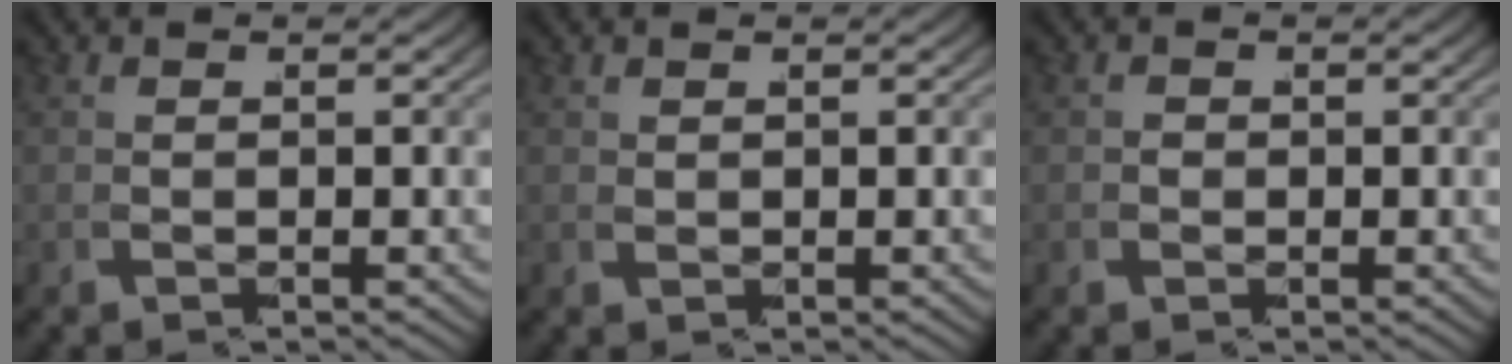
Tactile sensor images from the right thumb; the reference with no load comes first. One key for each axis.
{"total": 0.6, "fx": 0.4, "fy": -0.3, "fz": -0.2, "tx": 0.012, "ty": 0.004, "tz": 0.007}
{"total": 1.1, "fx": -0.2, "fy": 1.1, "fz": 0.3, "tx": -0.012, "ty": -0.008, "tz": 0.002}